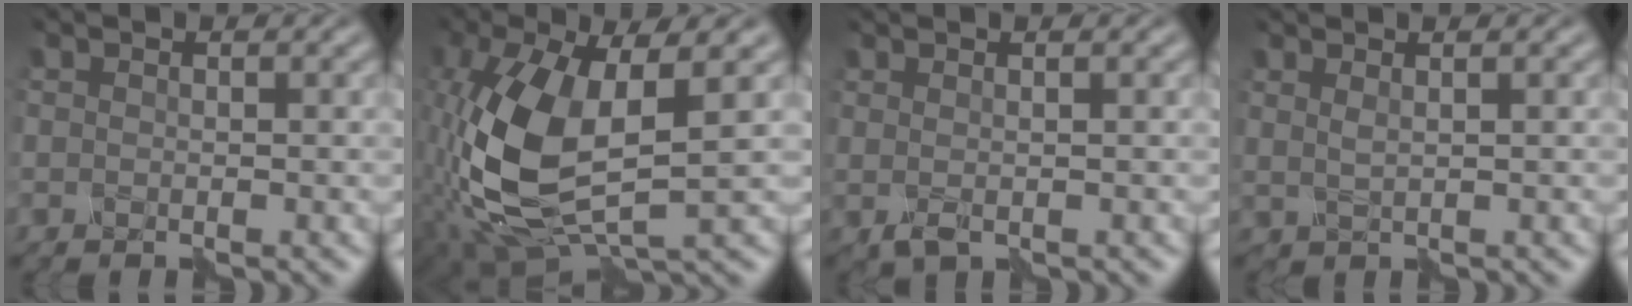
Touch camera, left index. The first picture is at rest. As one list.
[{"total": 11.3, "force": [-1.4, 5.0, 10.0], "torque": [-0.236, -0.001, -0.029]}, {"total": 1.8, "force": [0.3, 0.4, 1.7], "torque": [-0.029, 0.002, 0.005]}, {"total": 1.5, "force": [0.8, 0.4, 1.2], "torque": [-0.021, -0.001, 0.014]}]